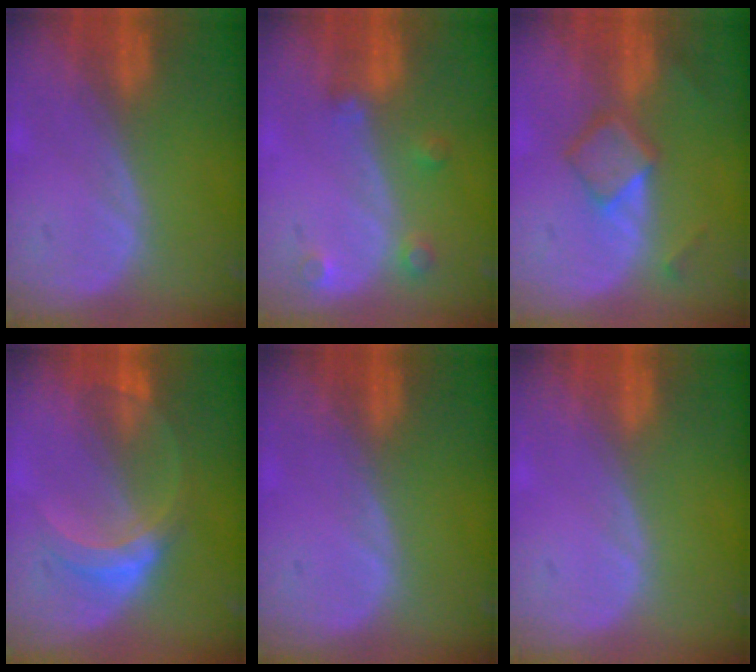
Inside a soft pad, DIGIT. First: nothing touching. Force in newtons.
{"total": 3.0, "press": 2.8, "slide": 1.1}
{"total": 5.4, "press": 4.7, "slide": 2.7}
{"total": 5.3, "press": 5.0, "slide": 1.8}
{"total": 0.0}
{"total": 0.0}